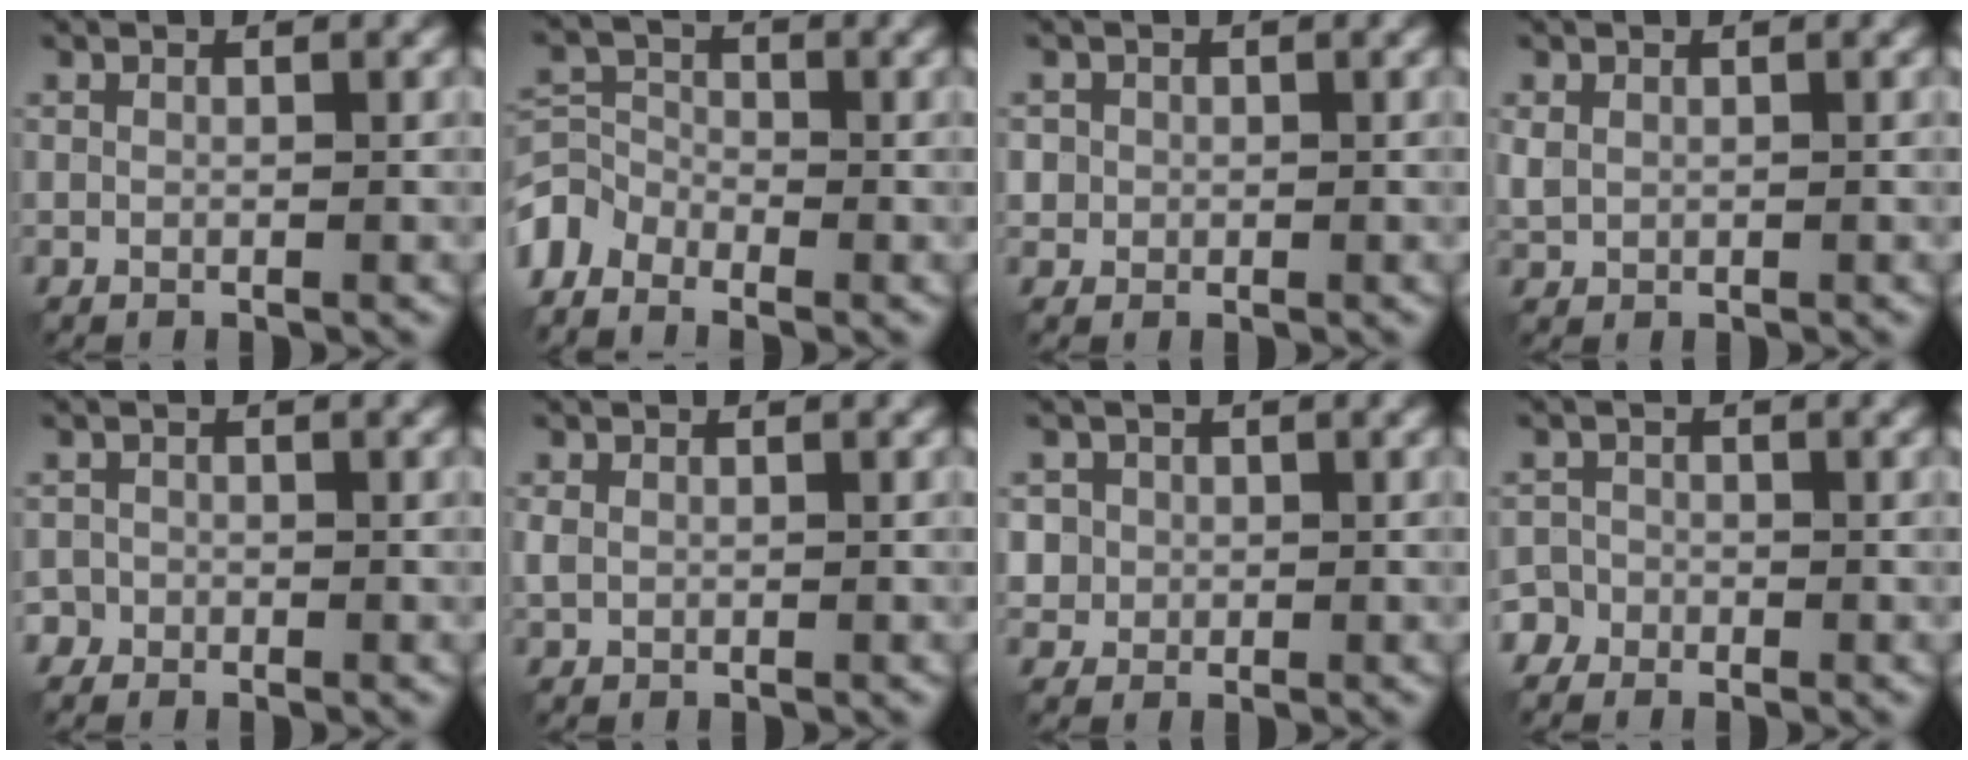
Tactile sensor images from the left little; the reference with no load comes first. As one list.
[{"total": 3.8, "force": [-3.1, 1.9, 1.0], "torque": [-0.021, -0.004, -0.076]}, {"total": 1.1, "force": [0.1, 1.1, 0.0], "torque": [0.010, -0.004, 0.004]}, {"total": 1.2, "force": [0.4, 0.9, 0.6], "torque": [-0.016, 0.001, 0.011]}, {"total": 1.3, "force": [-0.8, 1.0, -0.2], "torque": [0.009, 0.008, -0.014]}, {"total": 1.1, "force": [0.1, 0.9, 0.6], "torque": [-0.015, 0.001, 0.002]}, {"total": 2.5, "force": [0.3, 2.4, 0.4], "torque": [-0.006, 0.005, 0.016]}, {"total": 3.2, "force": [-2.3, 2.1, 0.1], "torque": [0.014, -0.001, -0.046]}]